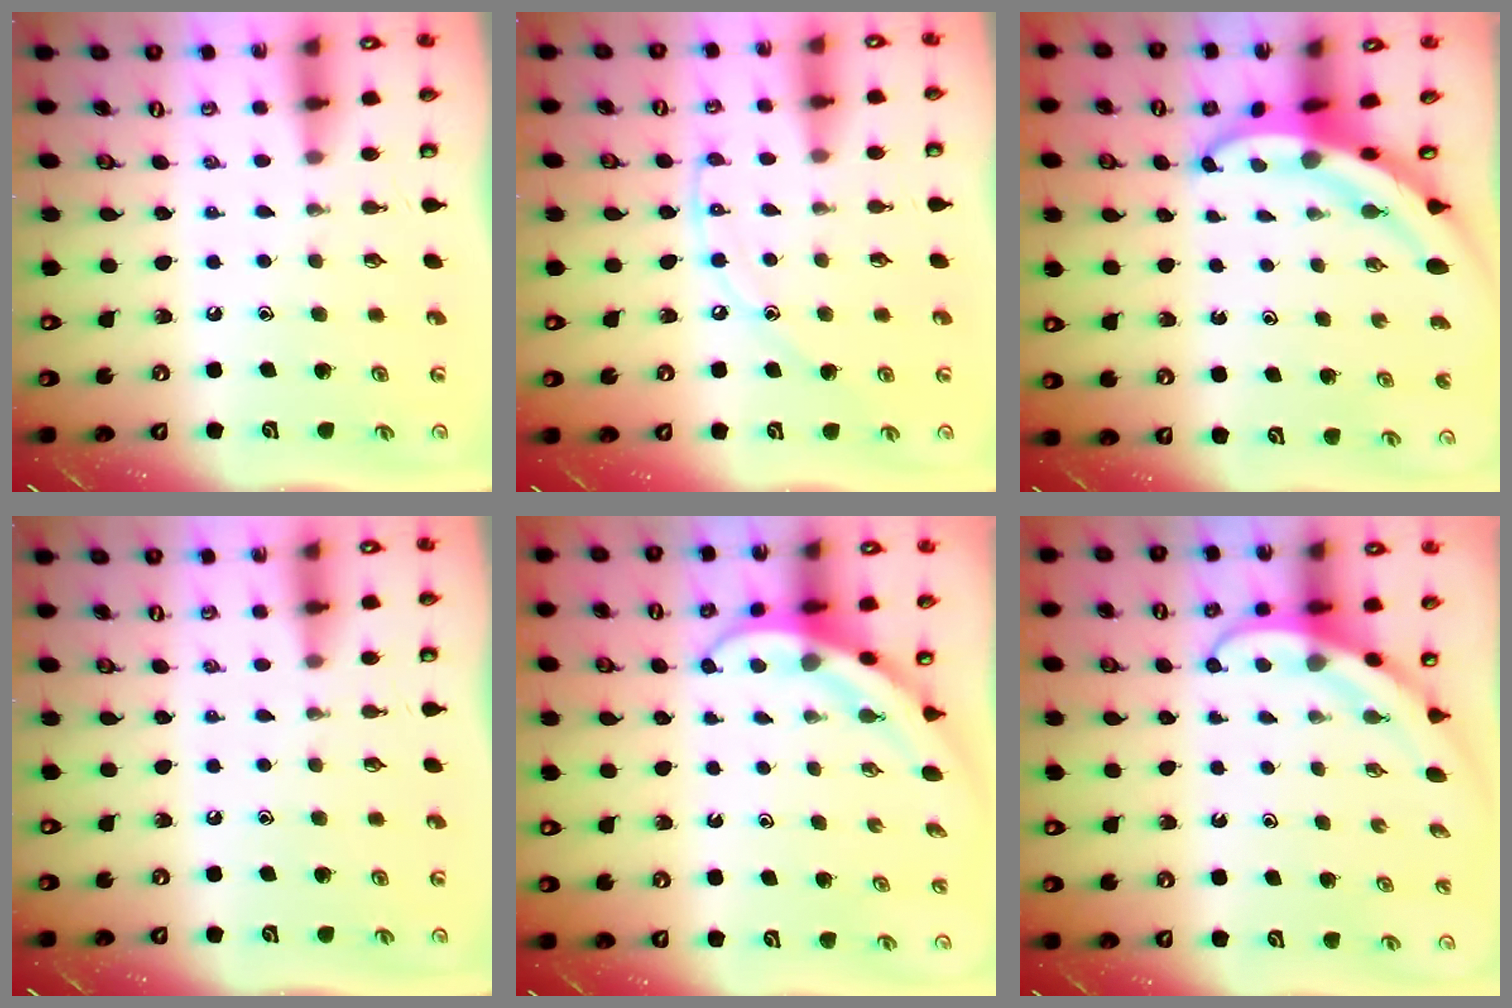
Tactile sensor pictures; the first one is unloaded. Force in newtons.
{"total": 8.7, "press": 8.6, "slide": 0.8}
{"total": 4.6, "press": 4.6, "slide": 0.6}
{"total": 0.0}
{"total": 4.0, "press": 4.0, "slide": 0.4}
{"total": 3.9, "press": 3.9, "slide": 0.3}